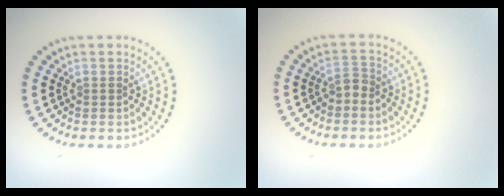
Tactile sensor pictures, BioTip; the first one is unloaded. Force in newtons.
{"total": 1.2, "press": 1.0, "slide": 0.7}